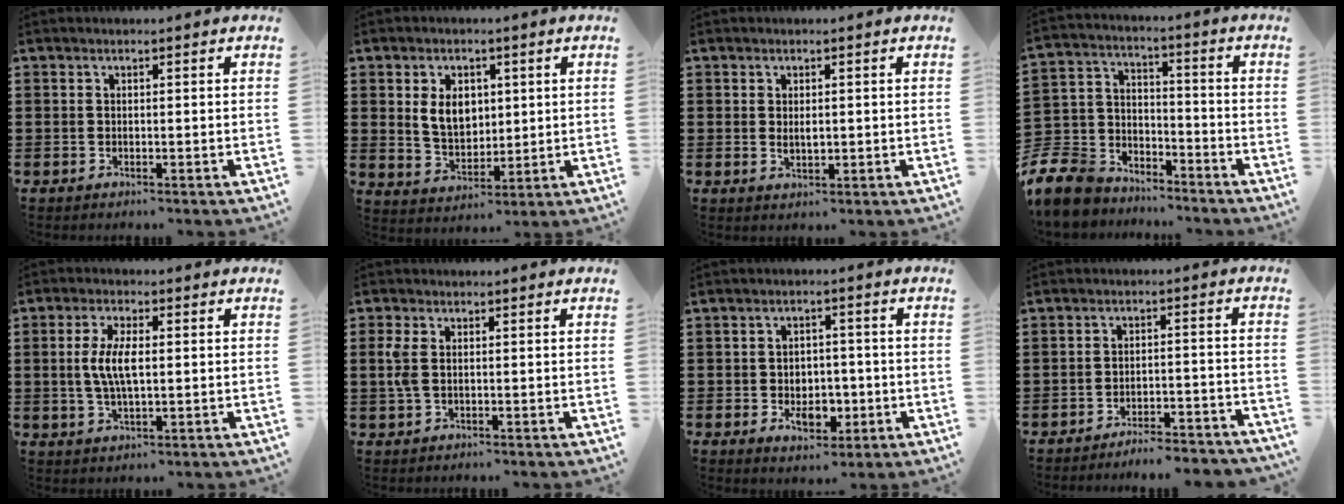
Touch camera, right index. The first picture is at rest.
{"total": 6.2, "force": [1.3, 4.4, 4.2], "torque": [-0.086, 0.012, 0.021]}
{"total": 1.7, "force": [0.2, 0.8, 1.5], "torque": [-0.031, 0.004, 0.003]}
{"total": 9.1, "force": [-8.0, 4.0, 1.7], "torque": [-0.080, 0.008, -0.165]}
{"total": 6.0, "force": [0.3, 2.3, 5.6], "torque": [-0.121, 0.002, -0.003]}
{"total": 3.2, "force": [0.1, 1.8, 2.7], "torque": [-0.077, -0.001, -0.005]}
{"total": 5.1, "force": [-1.5, 3.6, 3.2], "torque": [-0.045, 0.004, -0.028]}
{"total": 4.2, "force": [-4.1, -0.2, 0.8], "torque": [-0.016, -0.003, -0.085]}